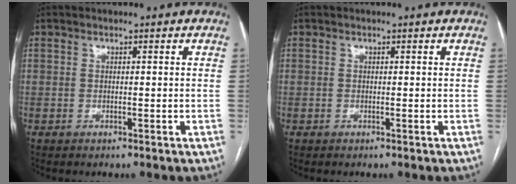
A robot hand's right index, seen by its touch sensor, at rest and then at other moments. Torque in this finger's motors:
{"motor_torque": [0.61, 0.17, 0.22, 0.07]}